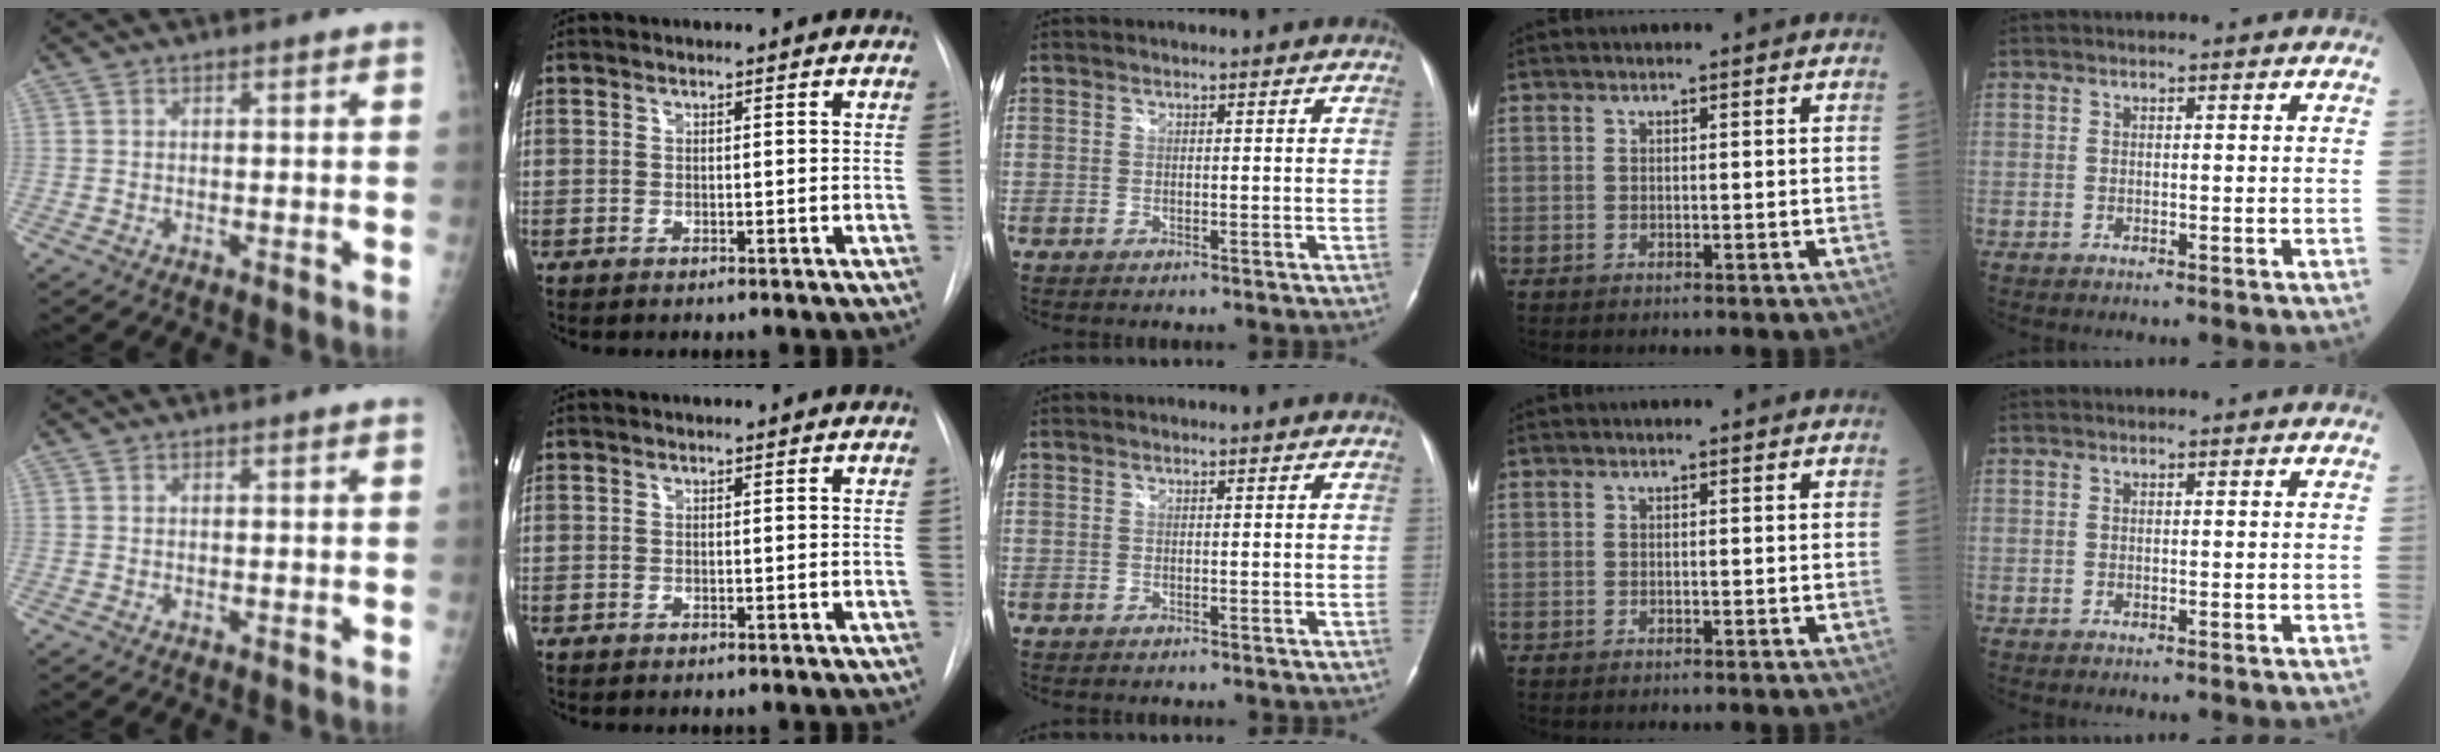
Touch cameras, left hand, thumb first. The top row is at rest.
{}